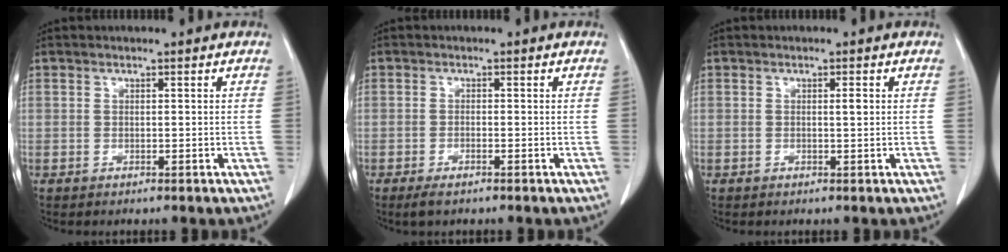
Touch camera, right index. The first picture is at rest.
{"total": 2.1, "force": [-1.4, 0.6, 1.5], "torque": [-0.030, -0.004, -0.022]}
{"total": 1.0, "force": [0.3, 0.1, 1.0], "torque": [-0.017, 0.000, 0.003]}